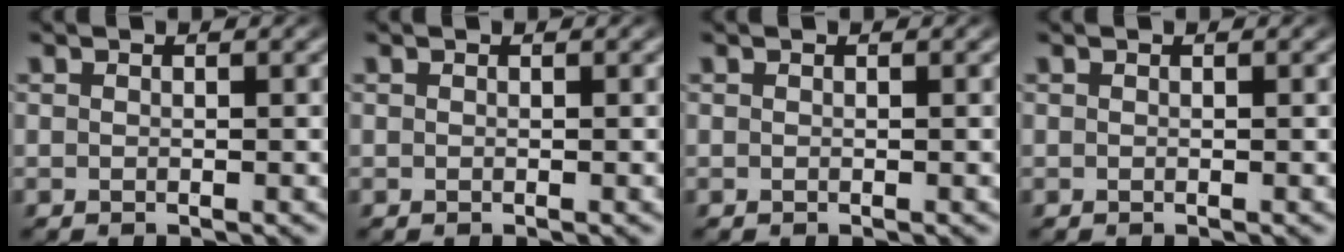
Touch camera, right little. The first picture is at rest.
{"total": 0.0}
{"total": 0.0}
{"total": 0.0}